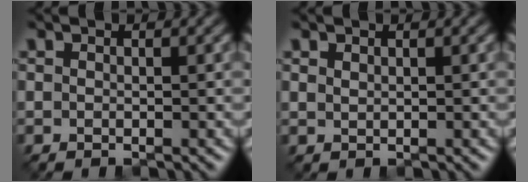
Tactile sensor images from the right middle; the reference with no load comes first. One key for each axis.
{"total": 0.6, "fx": 0.5, "fy": 0.3, "fz": 0.2, "tx": -0.008, "ty": -0.001, "tz": 0.013}